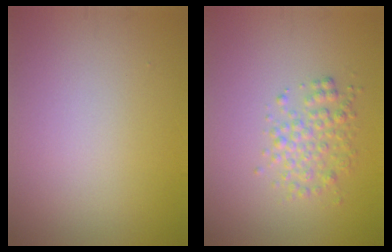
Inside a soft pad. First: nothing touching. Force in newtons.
{"total": 2.6, "press": 2.6, "slide": 0.0}